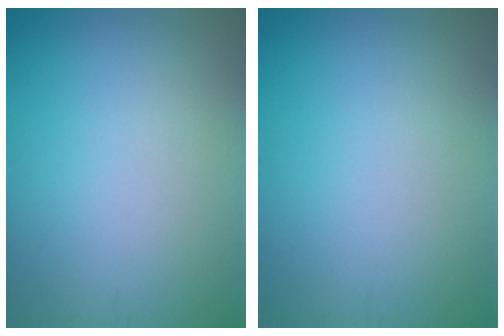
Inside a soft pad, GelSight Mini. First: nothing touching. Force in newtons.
{"total": 0.0}